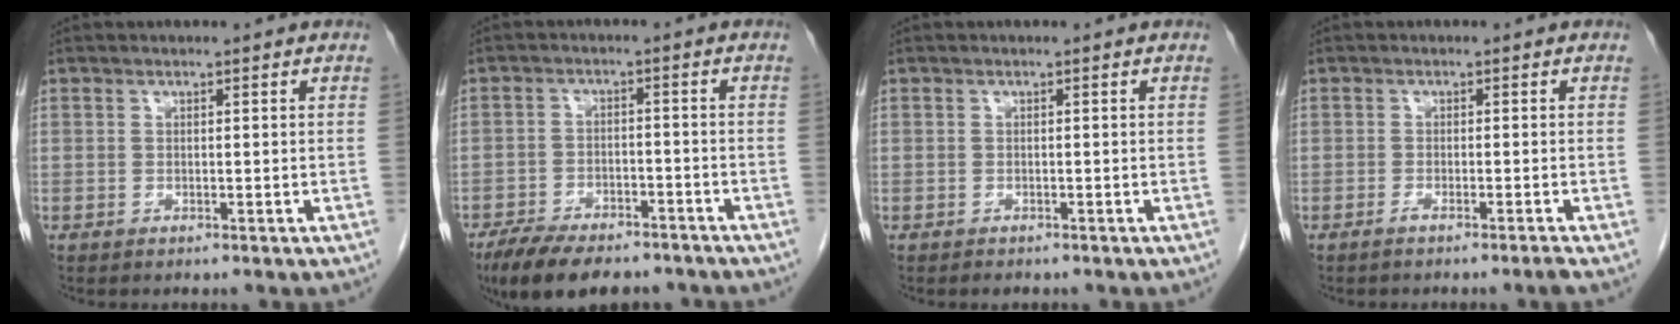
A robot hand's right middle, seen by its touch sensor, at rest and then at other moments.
{"total": 12.4, "force": [-9.9, 4.4, 5.9], "torque": [-0.095, -0.005, -0.151]}
{"total": 0.7, "force": [-0.6, 0.3, 0.2], "torque": [-0.008, -0.003, -0.008]}
{"total": 2.3, "force": [-1.8, -0.7, 1.2], "torque": [-0.016, 0.003, -0.031]}